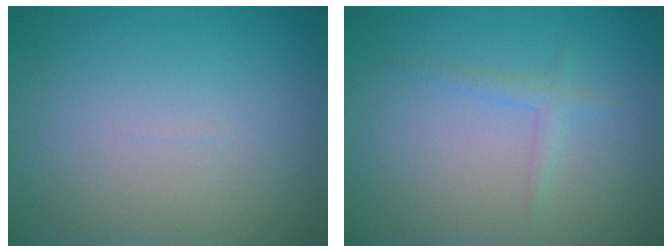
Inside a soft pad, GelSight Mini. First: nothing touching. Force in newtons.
{"total": 1.2, "press": 1.2, "slide": 0.1}